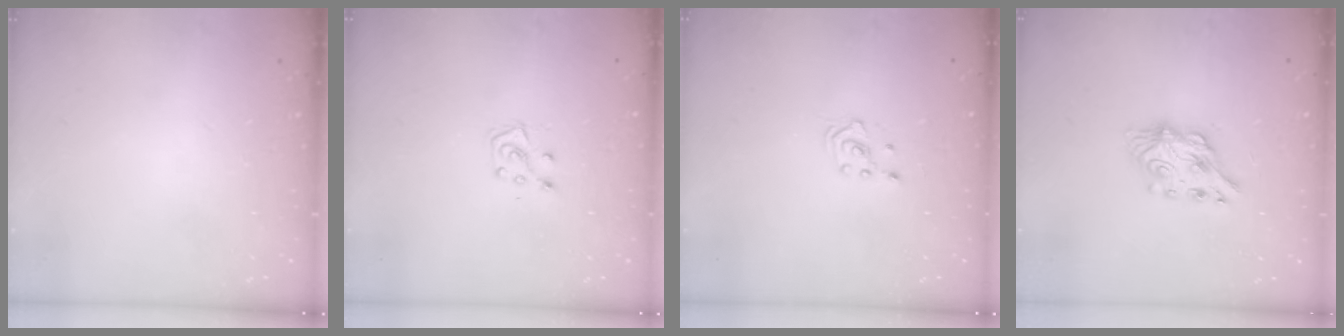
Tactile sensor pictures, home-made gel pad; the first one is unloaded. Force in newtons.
{"total": 6.3, "press": 6.3, "slide": 0.3}
{"total": 2.0, "press": 2.0, "slide": 0.3}
{"total": 8.2, "press": 8.2, "slide": 0.7}